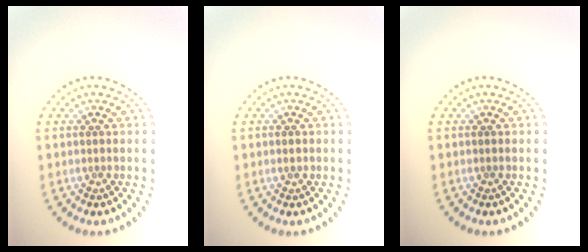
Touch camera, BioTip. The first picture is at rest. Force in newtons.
{"total": 0.9, "press": 0.8, "slide": 0.2}
{"total": 0.0}